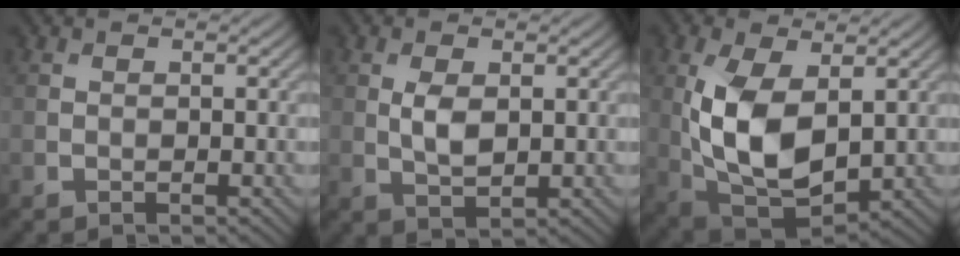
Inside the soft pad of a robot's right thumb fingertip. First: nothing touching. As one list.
[{"total": 2.9, "force": [0.4, 1.5, 2.5], "torque": [-0.055, -0.008, 0.012]}, {"total": 11.7, "force": [0.8, 6.2, 9.8], "torque": [-0.223, -0.007, 0.021]}]